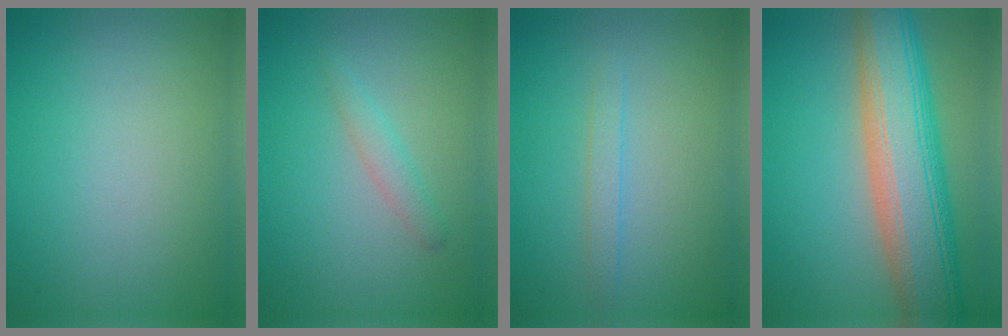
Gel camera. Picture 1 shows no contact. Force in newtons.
{"total": 1.4, "press": 1.4, "slide": 0.1}
{"total": 1.2, "press": 1.2, "slide": 0.2}
{"total": 11.1, "press": 11.1, "slide": 0.6}